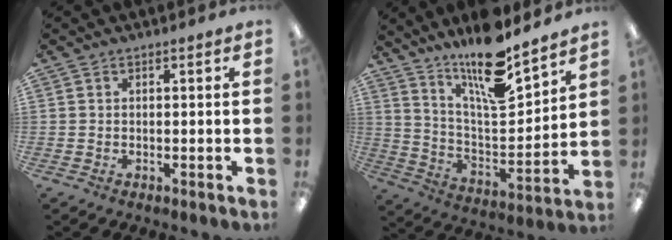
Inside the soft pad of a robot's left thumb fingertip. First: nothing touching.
{"total": 16.7, "force": [13.5, 3.9, 9.0], "torque": [-0.158, -0.093, 0.227]}